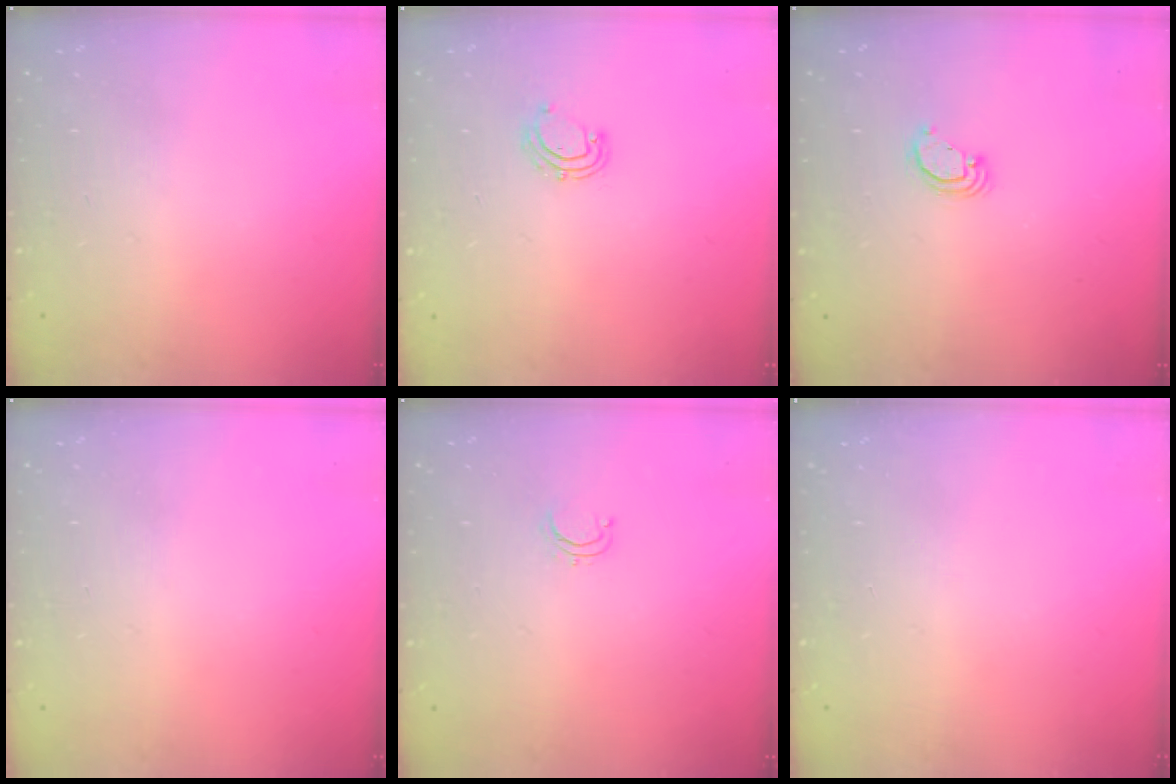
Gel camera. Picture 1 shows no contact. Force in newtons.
{"total": 5.6, "press": 5.4, "slide": 1.5}
{"total": 2.9, "press": 2.9, "slide": 0.1}
{"total": 0.0}
{"total": 2.8, "press": 2.8, "slide": 0.2}
{"total": 0.0}